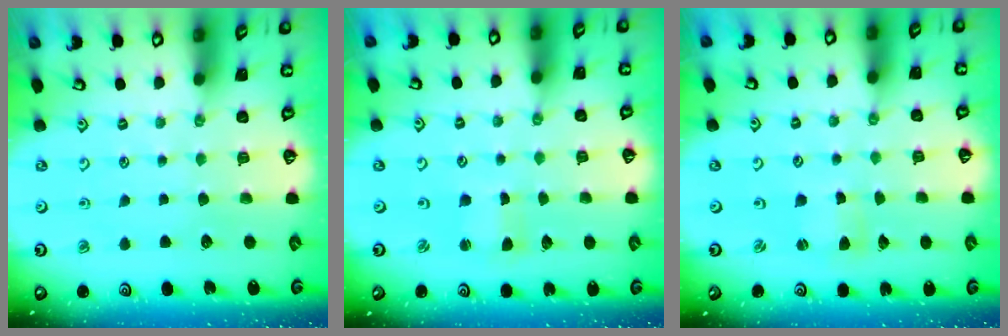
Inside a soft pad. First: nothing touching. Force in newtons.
{"total": 0.8, "press": 0.8, "slide": 0.2}
{"total": 1.1, "press": 1.1, "slide": 0.2}